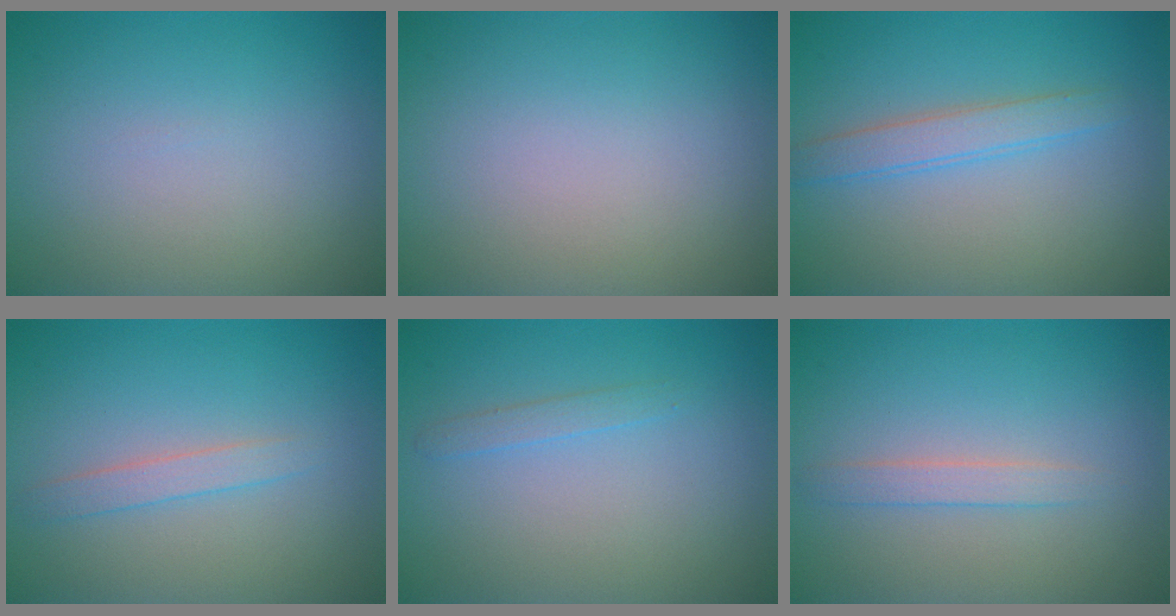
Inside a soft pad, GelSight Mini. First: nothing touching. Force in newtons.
{"total": 0.0}
{"total": 2.4, "press": 2.4, "slide": 0.1}
{"total": 1.6, "press": 1.6, "slide": 0.0}
{"total": 1.0, "press": 1.0, "slide": 0.0}
{"total": 1.5, "press": 1.5, "slide": 0.1}